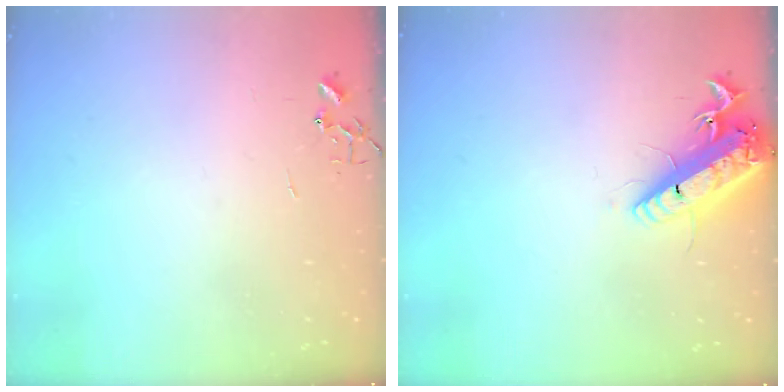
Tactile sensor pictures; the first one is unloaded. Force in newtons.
{"total": 16.9, "press": 16.6, "slide": 3.3}